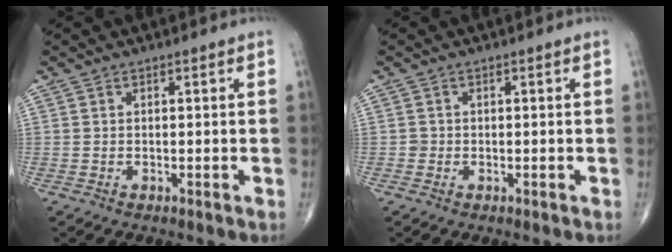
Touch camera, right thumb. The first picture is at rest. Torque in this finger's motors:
{"motor_torque": [0.47, 0.29, 0.29, 0.06, -0.03]}